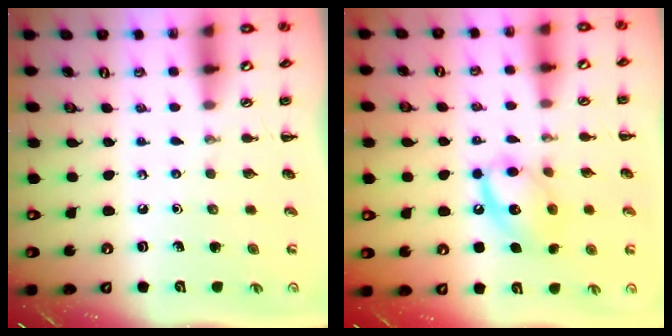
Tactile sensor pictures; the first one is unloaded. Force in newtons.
{"total": 13.1, "press": 13.0, "slide": 1.5}